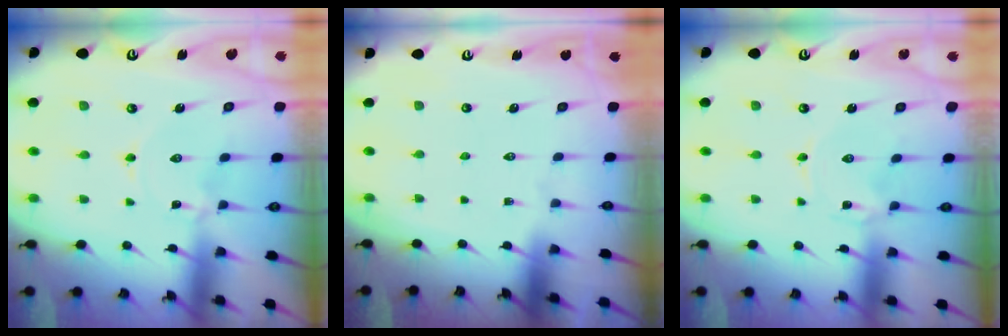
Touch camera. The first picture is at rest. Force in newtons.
{"total": 0.0}
{"total": 0.5, "press": 0.5, "slide": 0.1}